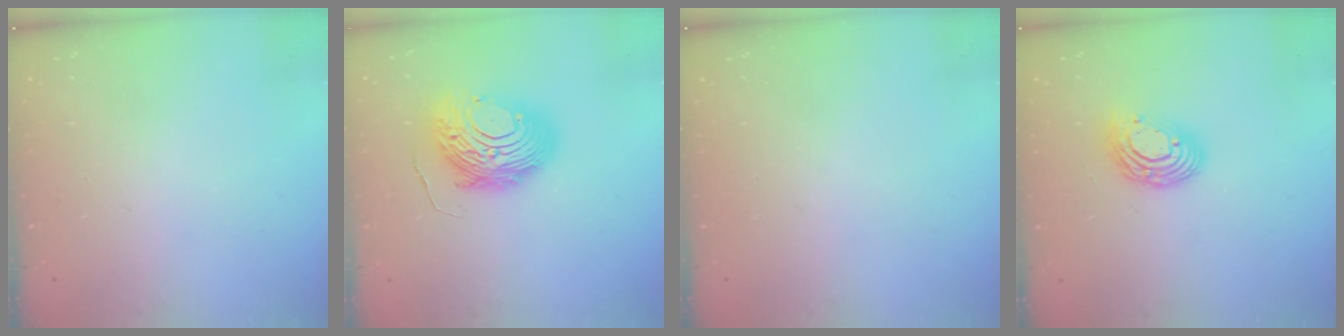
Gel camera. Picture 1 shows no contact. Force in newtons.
{"total": 14.4, "press": 14.4, "slide": 1.3}
{"total": 0.0}
{"total": 11.0, "press": 10.9, "slide": 1.1}